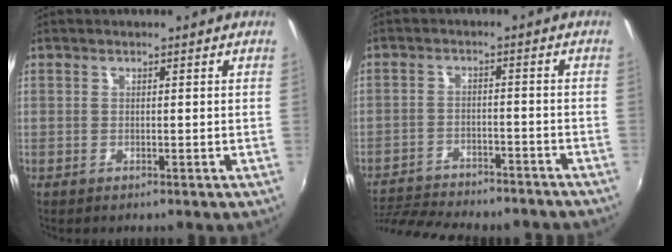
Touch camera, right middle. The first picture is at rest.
{"total": 16.5, "force": [-14.6, 4.0, 6.6], "torque": [-0.144, -0.016, -0.211]}